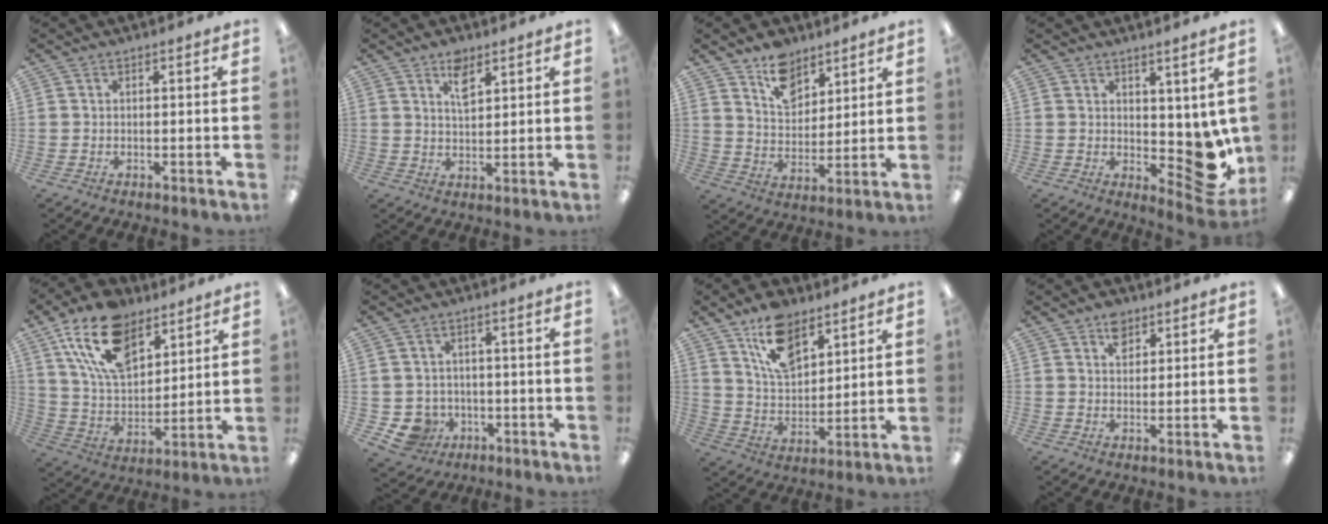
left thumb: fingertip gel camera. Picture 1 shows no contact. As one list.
[{"total": 5.4, "force": [3.6, 2.5, 3.2], "torque": [-0.039, -0.020, 0.060]}, {"total": 10.2, "force": [7.3, 6.3, 3.4], "torque": [-0.050, -0.042, 0.134]}, {"total": 8.5, "force": [0.5, 5.2, 6.7], "torque": [-0.053, -0.029, 0.025]}, {"total": 17.9, "force": [10.5, 10.2, 10.3], "torque": [-0.193, -0.033, 0.195]}, {"total": 5.5, "force": [-2.2, 4.9, 1.2], "torque": [-0.047, 0.009, -0.036]}, {"total": 13.3, "force": [8.6, 7.4, 7.0], "torque": [-0.121, -0.037, 0.159]}, {"total": 4.8, "force": [3.1, 3.1, 2.1], "torque": [-0.018, -0.011, 0.051]}]